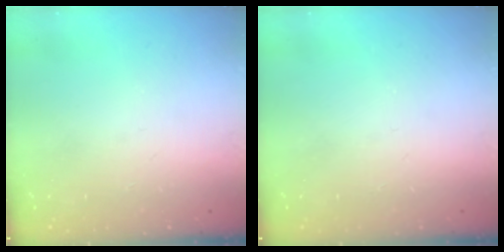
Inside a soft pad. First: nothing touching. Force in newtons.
{"total": 0.0}